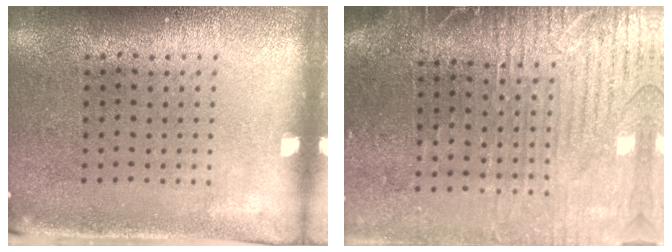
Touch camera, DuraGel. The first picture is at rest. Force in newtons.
{"total": 3.7, "press": 3.4, "slide": 1.4}